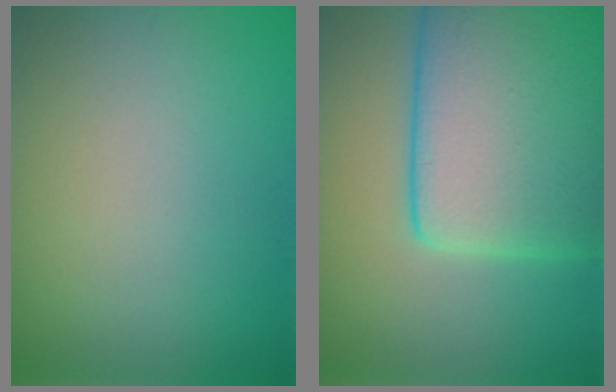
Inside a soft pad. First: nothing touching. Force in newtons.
{"total": 14.6, "press": 14.6, "slide": 0.1}